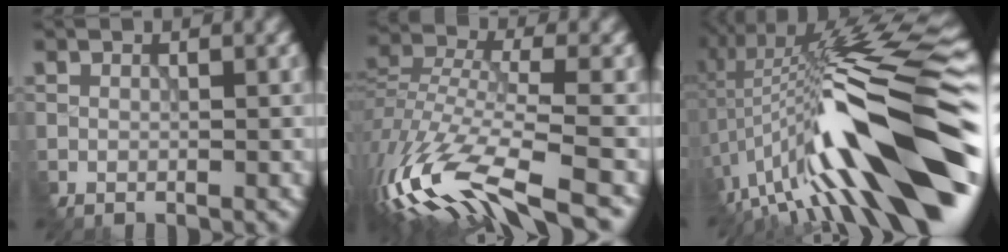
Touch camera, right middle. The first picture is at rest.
{"total": 12.2, "force": [-7.3, 4.1, 8.9], "torque": [-0.210, -0.002, -0.121]}
{"total": 16.3, "force": [-3.5, 3.2, 15.6], "torque": [-0.234, 0.035, -0.061]}